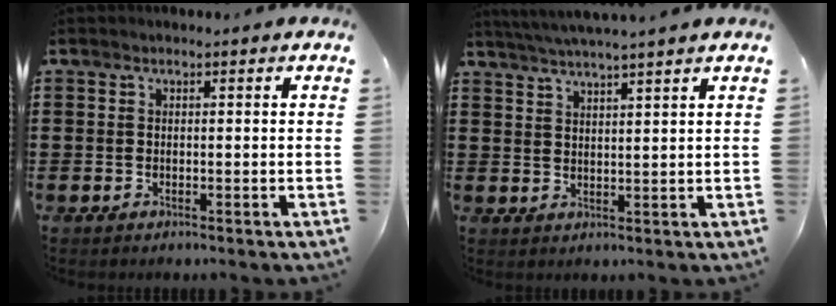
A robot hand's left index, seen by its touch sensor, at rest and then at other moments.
{"total": 3.4, "force": [3.1, -1.0, 0.8], "torque": [-0.024, -0.013, 0.055]}